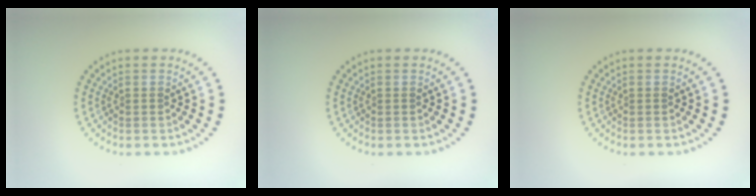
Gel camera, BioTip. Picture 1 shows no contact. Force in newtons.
{"total": 0.0}
{"total": 0.0}